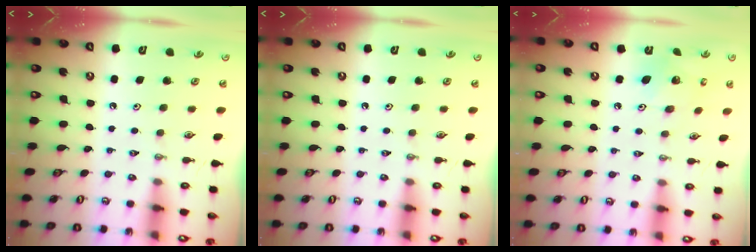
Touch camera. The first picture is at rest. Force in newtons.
{"total": 0.0}
{"total": 8.1, "press": 8.1, "slide": 0.2}